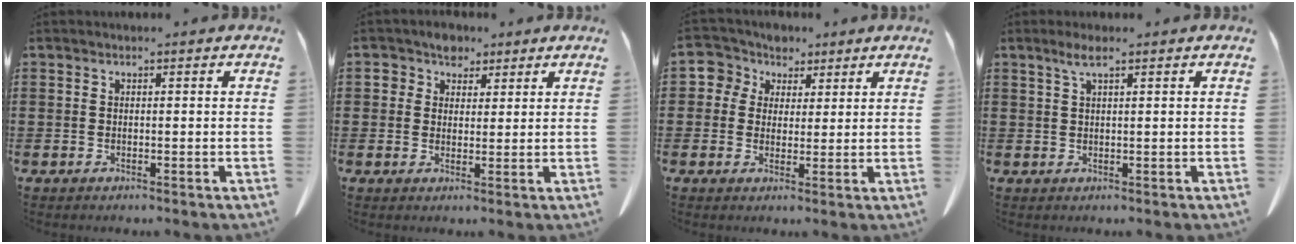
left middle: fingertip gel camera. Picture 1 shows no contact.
{"total": 4.2, "force": [2.7, 3.1, 1.0], "torque": [-0.028, 0.012, 0.047]}
{"total": 4.9, "force": [2.3, 4.3, 0.7], "torque": [-0.042, 0.002, 0.038]}
{"total": 2.3, "force": [1.3, 0.2, 1.9], "torque": [-0.039, 0.002, 0.022]}